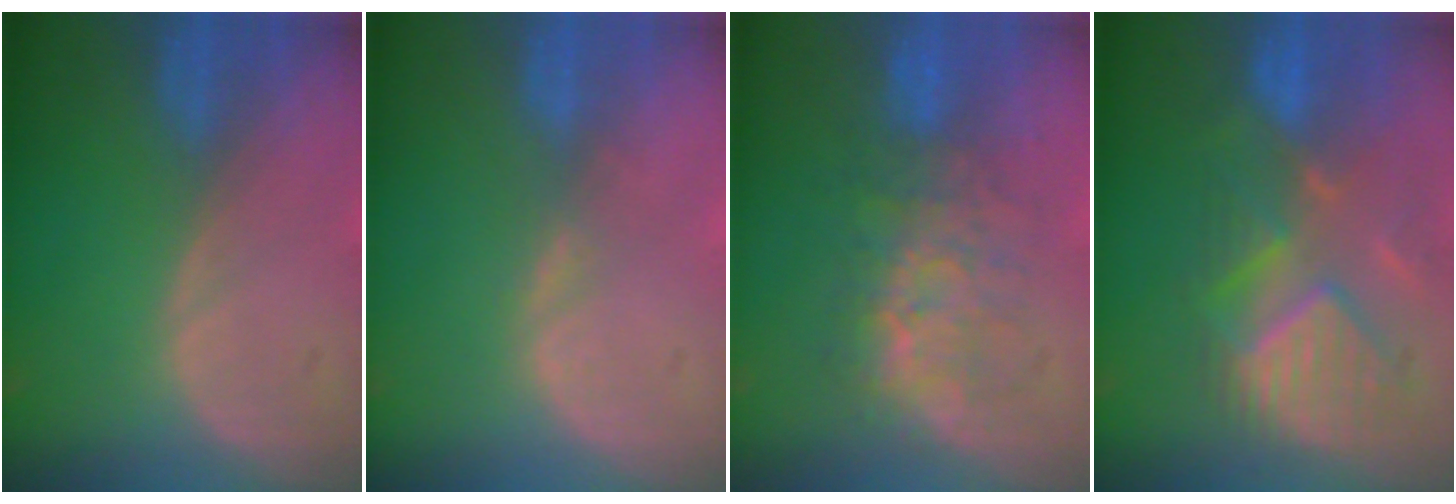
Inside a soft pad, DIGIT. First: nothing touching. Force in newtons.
{"total": 1.9, "press": 1.5, "slide": 1.1}
{"total": 8.1, "press": 7.8, "slide": 1.9}
{"total": 9.8, "press": 9.3, "slide": 3.1}